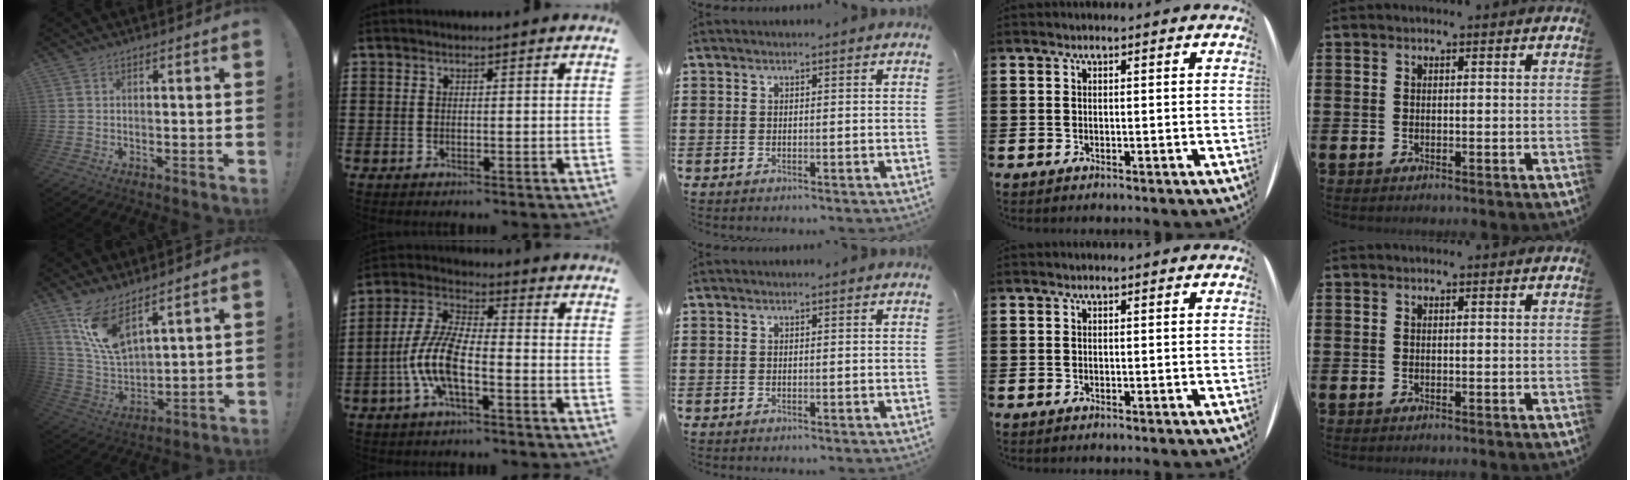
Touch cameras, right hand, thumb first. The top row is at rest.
{"thumb": {"total": 12.7, "force": [9.0, 4.8, 7.7], "torque": [-0.163, -0.044, 0.172]}, "index": {"total": 8.4, "force": [-3.1, 2.7, 7.3], "torque": [-0.187, -0.014, -0.068]}}